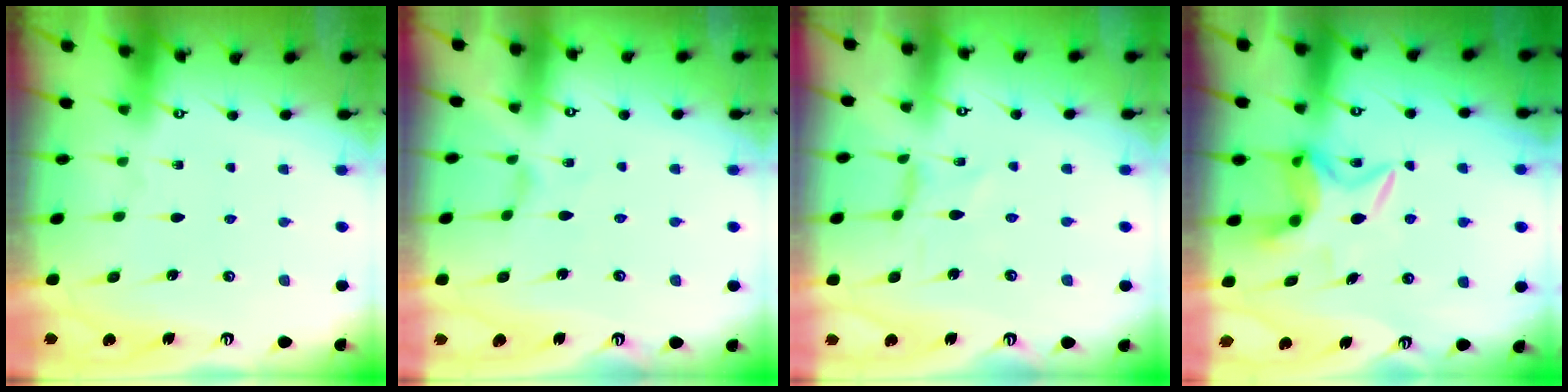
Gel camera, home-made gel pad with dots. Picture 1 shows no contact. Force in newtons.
{"total": 0.0}
{"total": 0.0}
{"total": 7.5, "press": 7.4, "slide": 0.9}